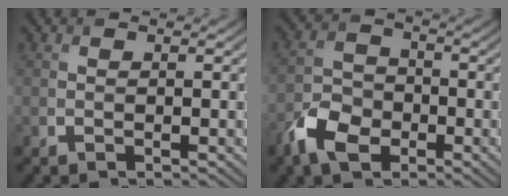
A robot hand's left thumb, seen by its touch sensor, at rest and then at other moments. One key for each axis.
{"total": 6.5, "fx": -3.7, "fy": 4.1, "fz": 3.5, "tx": -0.076, "ty": -0.001, "tz": -0.084}